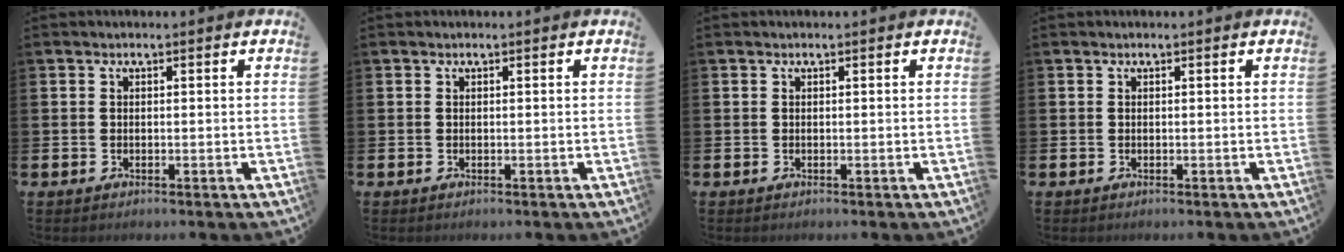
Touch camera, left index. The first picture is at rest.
{"total": 0.0}
{"total": 0.0}
{"total": 0.0}